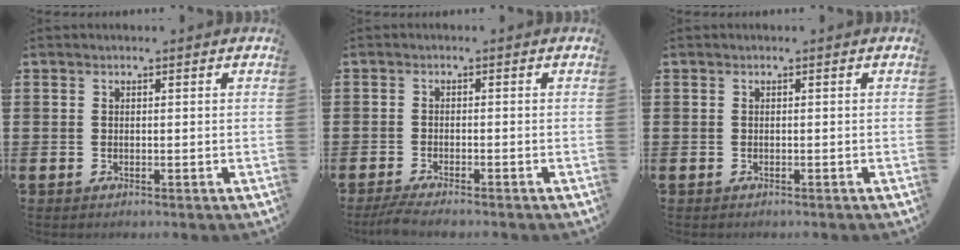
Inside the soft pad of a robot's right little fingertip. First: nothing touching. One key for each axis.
{"total": 2.1, "fx": -1.7, "fy": 0.1, "fz": 1.2, "tx": -0.026, "ty": 0.000, "tz": -0.035}
{"total": 0.0}